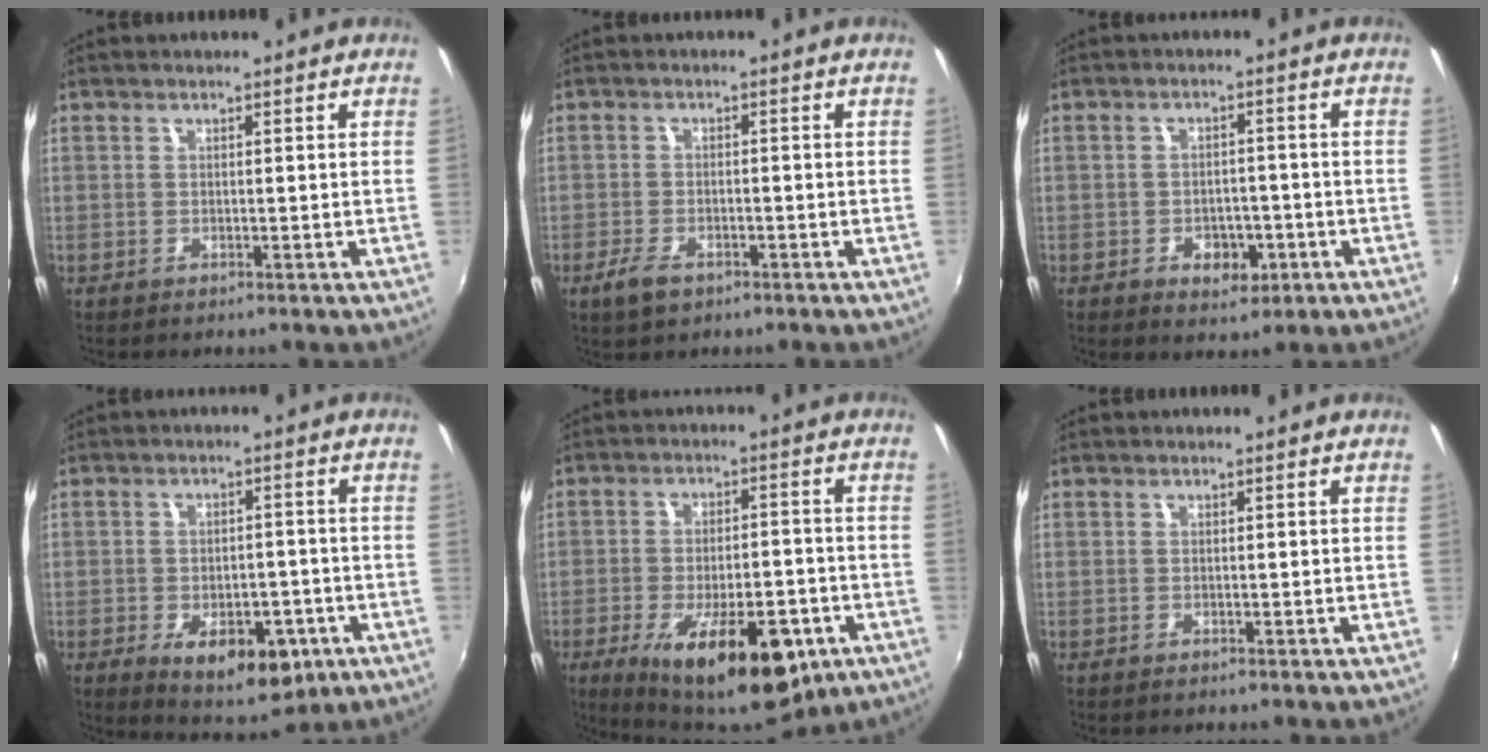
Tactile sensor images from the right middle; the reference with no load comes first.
{"total": 4.3, "force": [-2.7, 2.1, 2.5], "torque": [-0.066, -0.009, -0.049]}
{"total": 5.4, "force": [-2.5, 3.9, 2.9], "torque": [-0.056, -0.001, -0.027]}
{"total": 11.5, "force": [-5.2, 6.5, 7.9], "torque": [-0.131, -0.009, -0.061]}
{"total": 18.9, "force": [-9.5, 7.9, 14.3], "torque": [-0.240, -0.027, -0.128]}
{"total": 0.0}